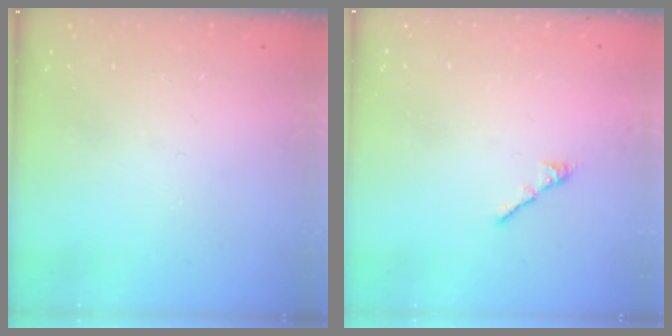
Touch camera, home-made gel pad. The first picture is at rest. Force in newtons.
{"total": 0.6, "press": 0.4, "slide": 0.4}